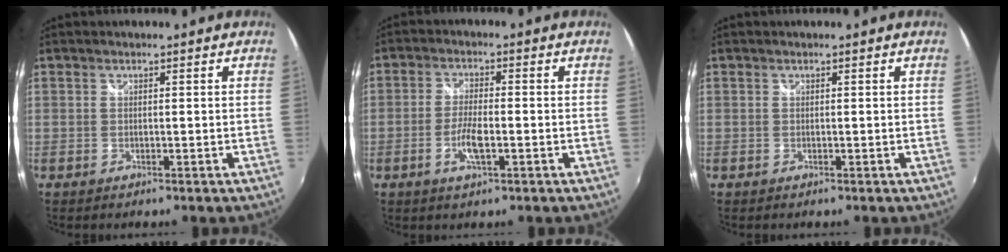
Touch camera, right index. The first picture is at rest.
{"total": 5.3, "force": [-1.8, 1.4, 4.8], "torque": [-0.102, -0.003, -0.036]}
{"total": 0.0}